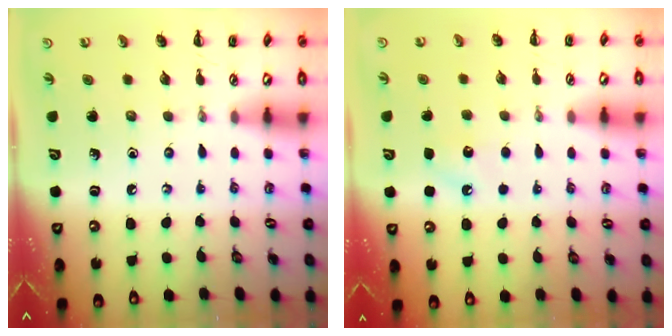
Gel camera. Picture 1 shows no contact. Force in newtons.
{"total": 4.9, "press": 4.7, "slide": 1.4}